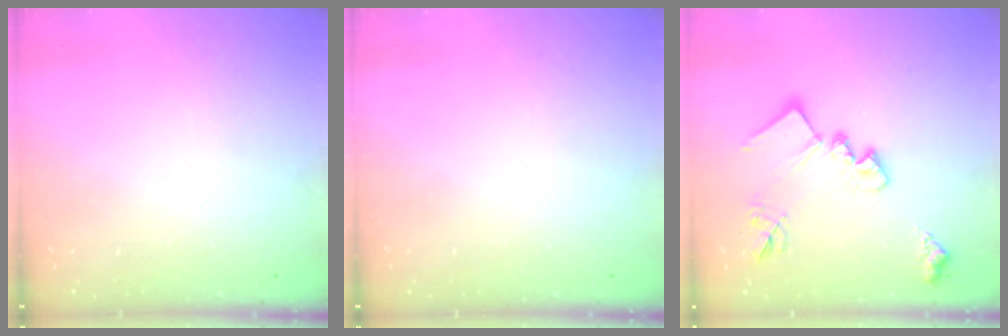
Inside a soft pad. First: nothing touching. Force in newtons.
{"total": 0.0}
{"total": 18.6, "press": 18.6, "slide": 1.1}